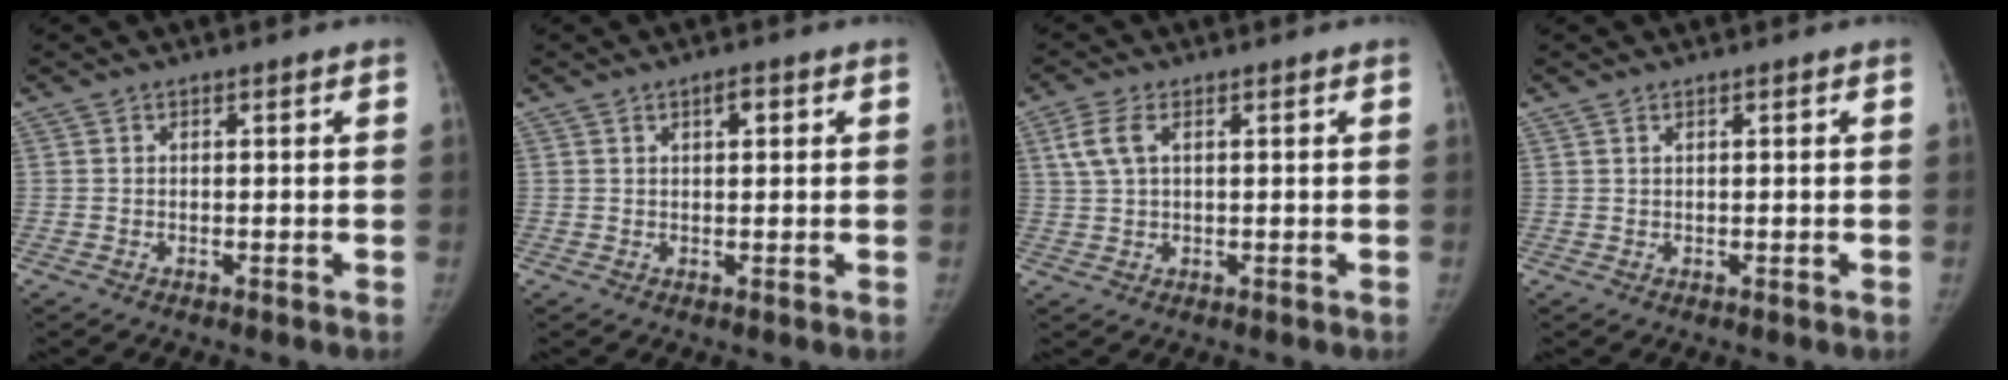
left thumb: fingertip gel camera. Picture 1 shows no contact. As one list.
[{"total": 2.1, "force": [0.9, 0.9, 1.6], "torque": [-0.020, 0.000, 0.013]}, {"total": 4.2, "force": [1.4, 2.2, 3.3], "torque": [-0.085, 0.009, 0.031]}, {"total": 0.0}]